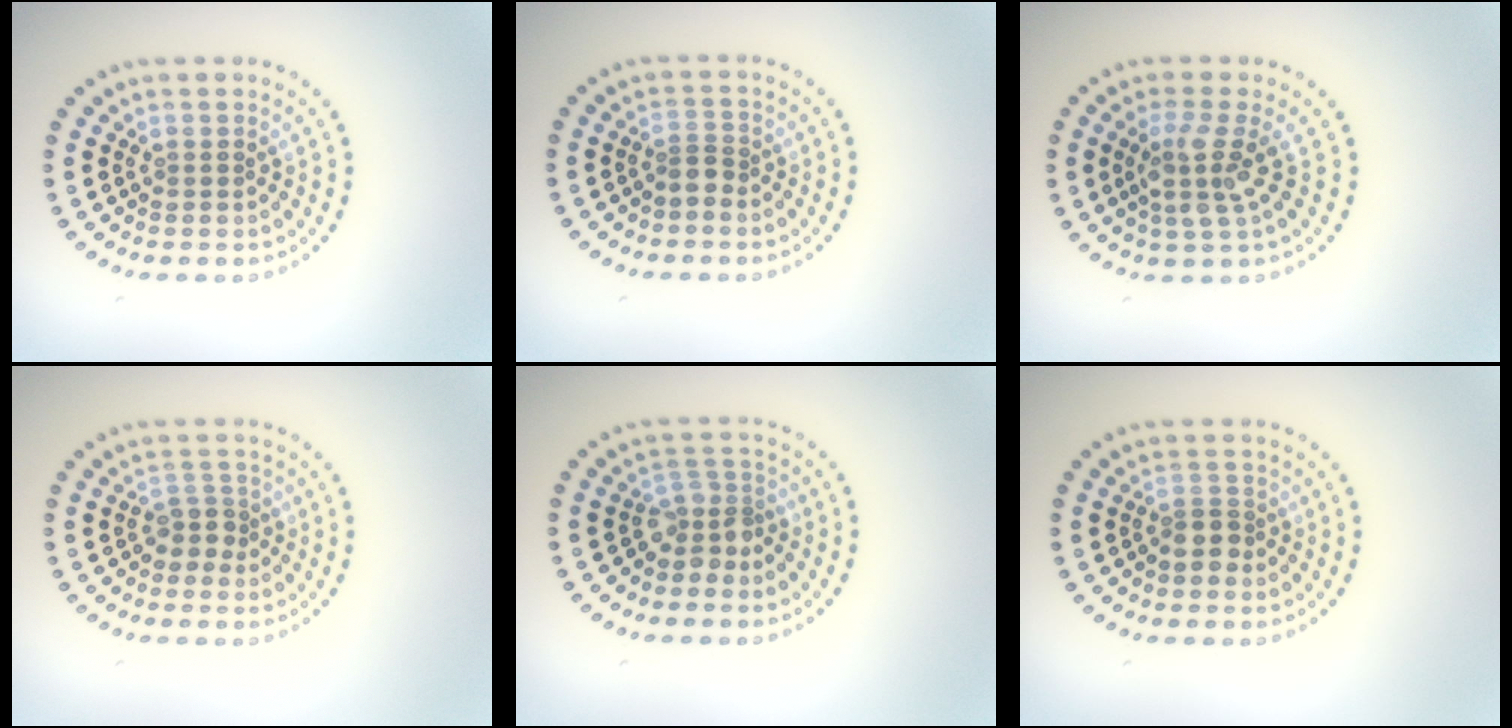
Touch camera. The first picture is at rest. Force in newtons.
{"total": 1.2, "press": 0.8, "slide": 0.9}
{"total": 3.2, "press": 2.4, "slide": 2.0}
{"total": 2.0, "press": 1.5, "slide": 1.4}
{"total": 2.6, "press": 1.9, "slide": 1.8}
{"total": 2.1, "press": 1.7, "slide": 1.1}